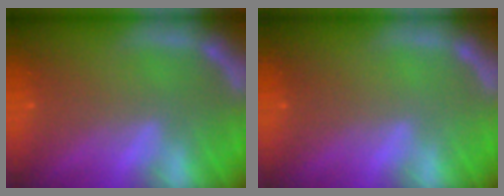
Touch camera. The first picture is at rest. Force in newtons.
{"total": 0.0}